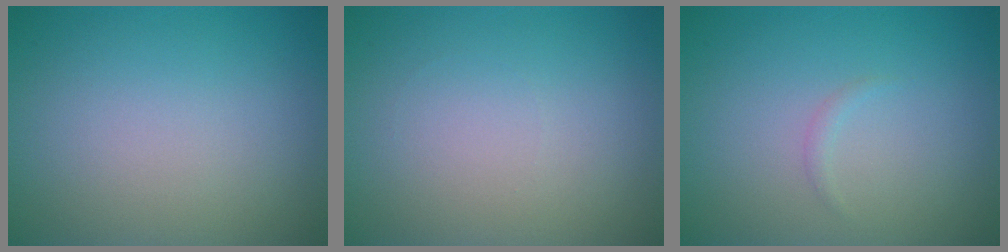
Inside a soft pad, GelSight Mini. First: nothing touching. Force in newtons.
{"total": 0.0}
{"total": 0.6, "press": 0.6, "slide": 0.1}